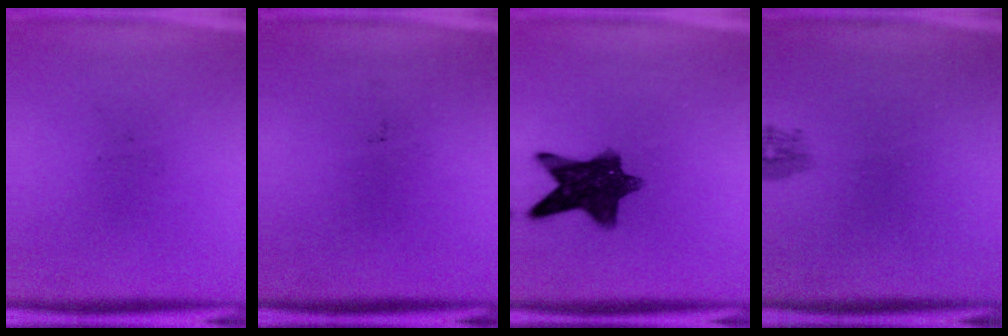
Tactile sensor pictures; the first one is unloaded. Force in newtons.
{"total": 0.0}
{"total": 10.1}
{"total": 1.1}